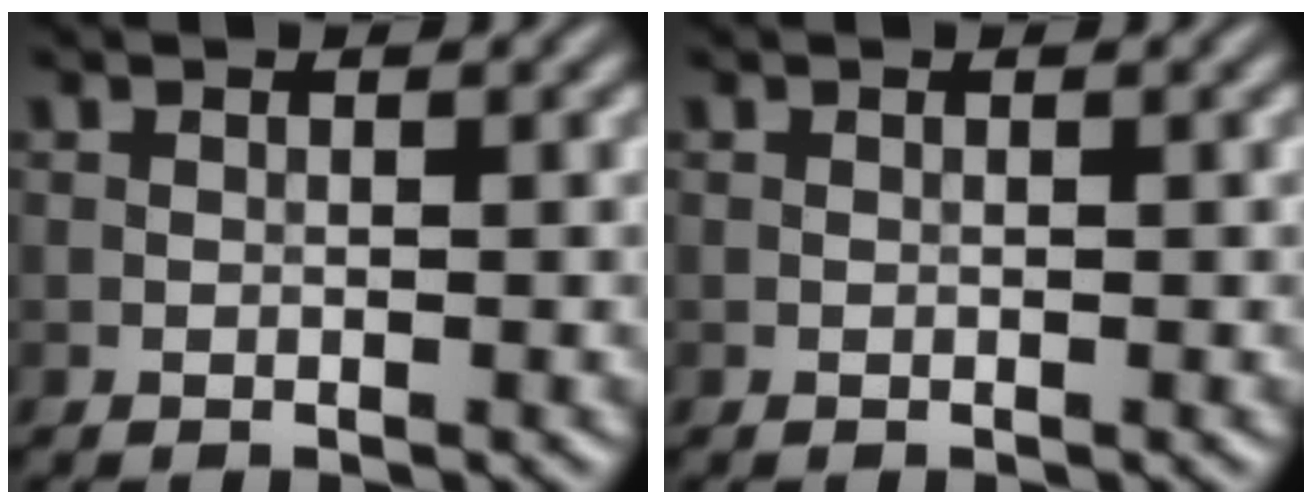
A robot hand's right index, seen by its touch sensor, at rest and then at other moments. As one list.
[{"total": 0.0}]